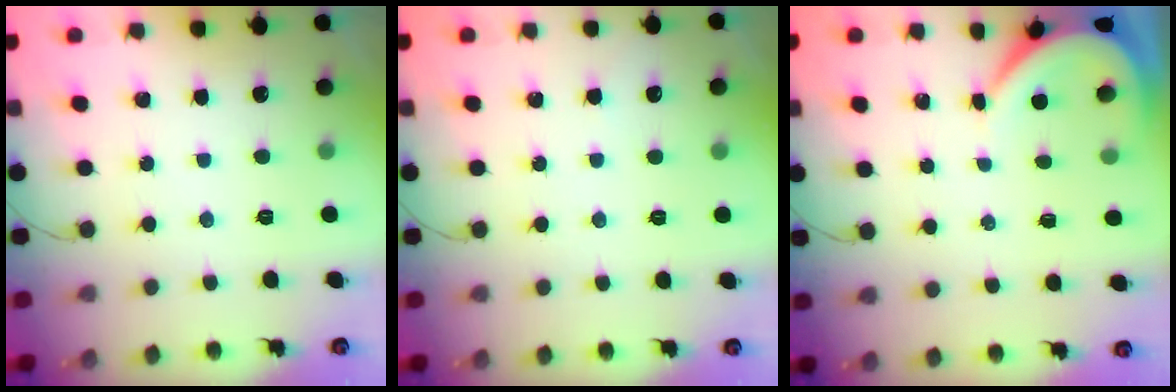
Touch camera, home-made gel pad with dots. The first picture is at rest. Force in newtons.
{"total": 1.2, "press": 1.2, "slide": 0.3}
{"total": 3.9, "press": 3.8, "slide": 0.4}